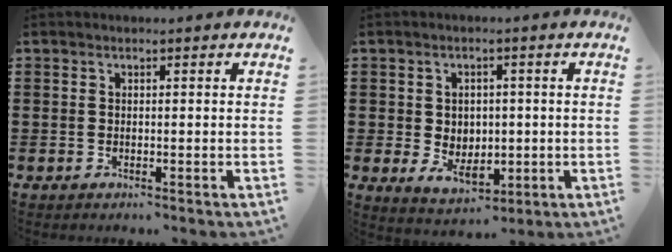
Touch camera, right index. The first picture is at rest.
{"total": 4.0, "force": [-0.2, 3.4, 2.0], "torque": [-0.034, 0.003, -0.008]}